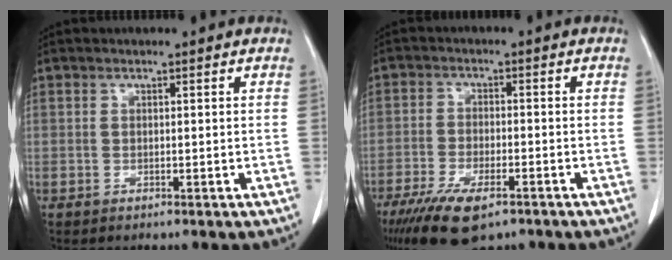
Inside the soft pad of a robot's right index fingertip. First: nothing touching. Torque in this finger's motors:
{"motor_torque": [1.15, -0.99, 0.26, 0.12]}